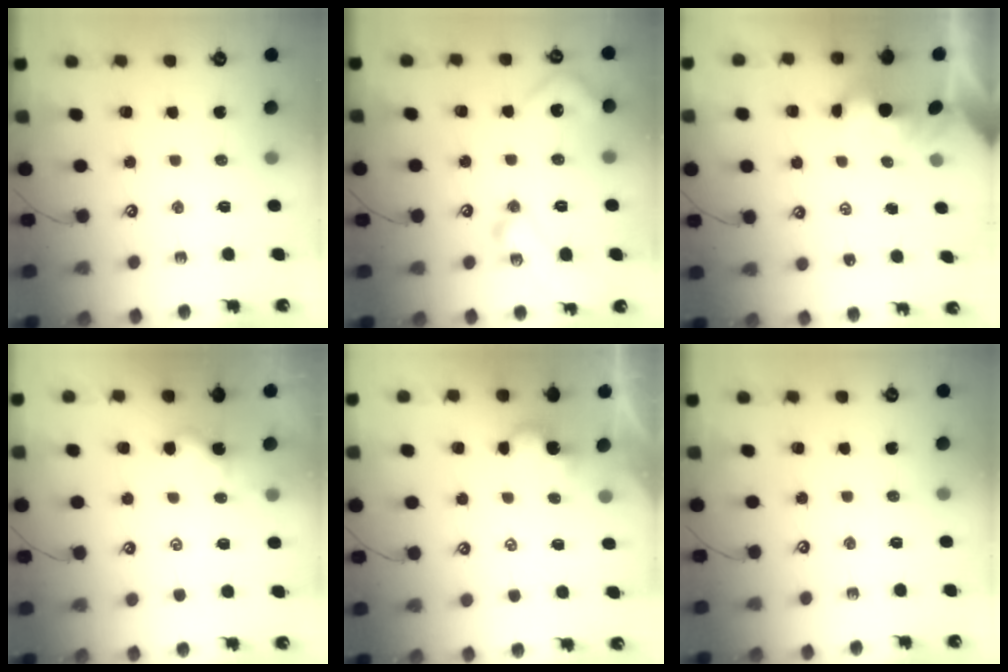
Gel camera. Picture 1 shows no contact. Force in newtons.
{"total": 21.1, "press": 21.1, "slide": 0.9}
{"total": 2.4, "press": 2.4, "slide": 0.2}
{"total": 1.2, "press": 1.1, "slide": 0.1}
{"total": 2.9, "press": 2.9, "slide": 0.2}
{"total": 0.0}